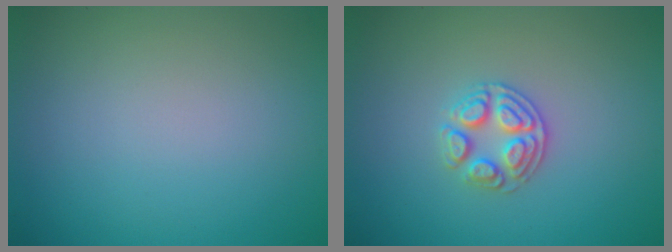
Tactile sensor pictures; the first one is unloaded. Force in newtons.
{"total": 2.9, "press": 2.7, "slide": 1.0}